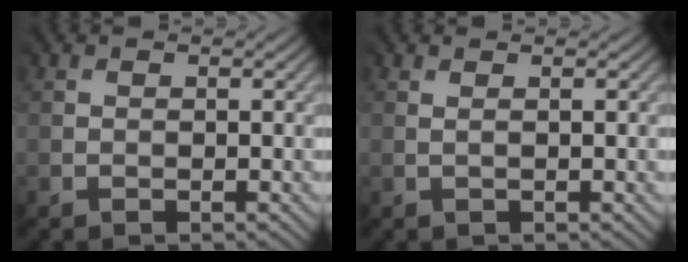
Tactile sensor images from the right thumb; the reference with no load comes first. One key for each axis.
{"total": 0.7, "fx": 0.2, "fy": -0.6, "fz": 0.1, "tx": -0.009, "ty": 0.002, "tz": 0.006}